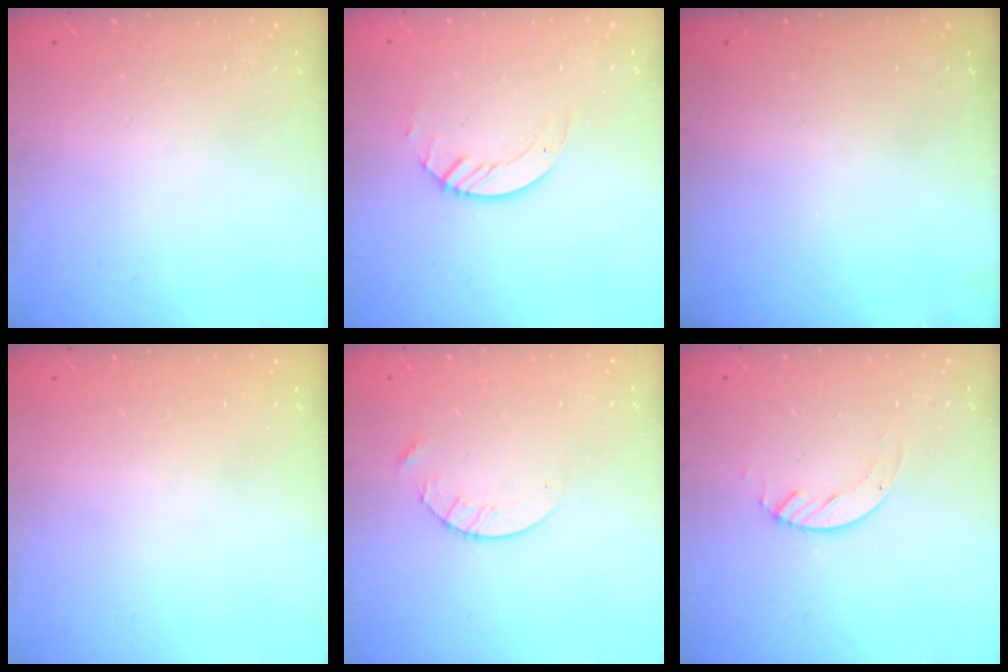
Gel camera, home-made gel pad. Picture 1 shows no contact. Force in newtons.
{"total": 3.1, "press": 3.0, "slide": 0.3}
{"total": 0.0}
{"total": 0.0}
{"total": 3.8, "press": 3.7, "slide": 0.5}
{"total": 3.4, "press": 3.4, "slide": 0.4}